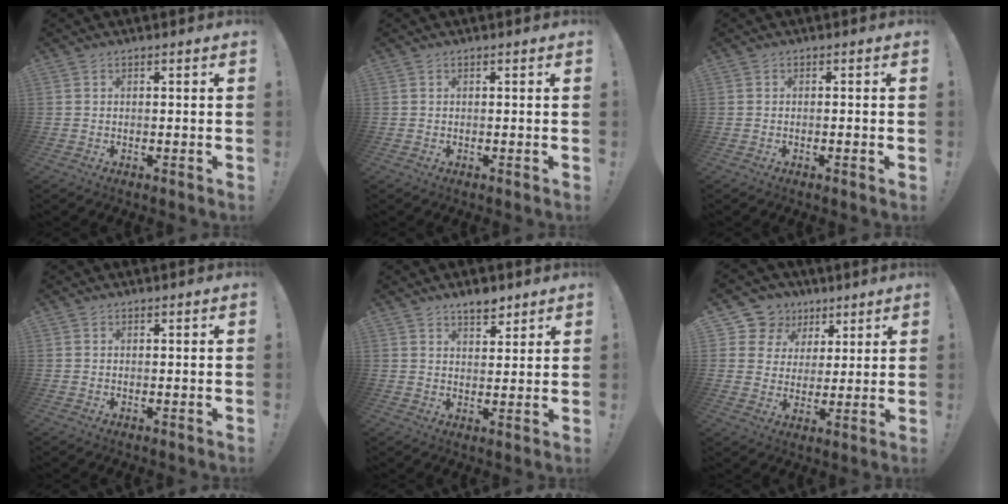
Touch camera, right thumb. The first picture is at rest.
{"total": 0.0}
{"total": 0.8, "force": [-0.4, 0.0, 0.7], "torque": [-0.010, 0.000, -0.007]}
{"total": 0.0}
{"total": 5.5, "force": [4.5, 2.1, 2.3], "torque": [-0.015, -0.031, 0.078]}
{"total": 9.8, "force": [5.0, 8.2, 2.1], "torque": [-0.030, -0.038, 0.102]}